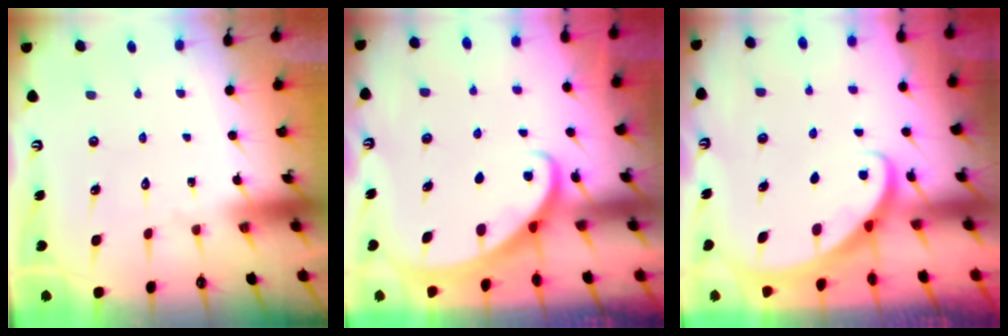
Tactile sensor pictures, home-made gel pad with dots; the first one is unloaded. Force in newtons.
{"total": 2.1, "press": 2.1, "slide": 0.2}
{"total": 2.8, "press": 2.8, "slide": 0.2}